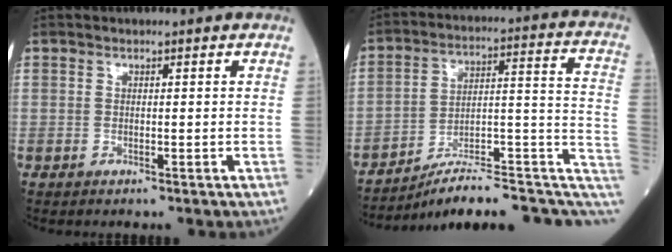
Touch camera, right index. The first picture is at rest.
{"total": 16.0, "force": [-11.5, 4.0, 10.3], "torque": [-0.097, 0.077, -0.161]}